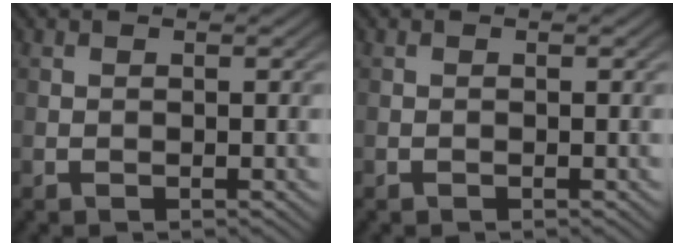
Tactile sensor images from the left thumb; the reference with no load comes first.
{"total": 0.0}